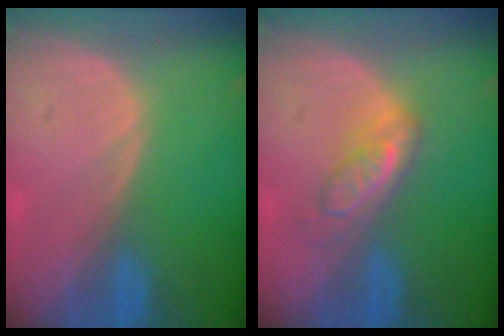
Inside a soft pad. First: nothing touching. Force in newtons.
{"total": 5.0, "press": 4.6, "slide": 2.0}